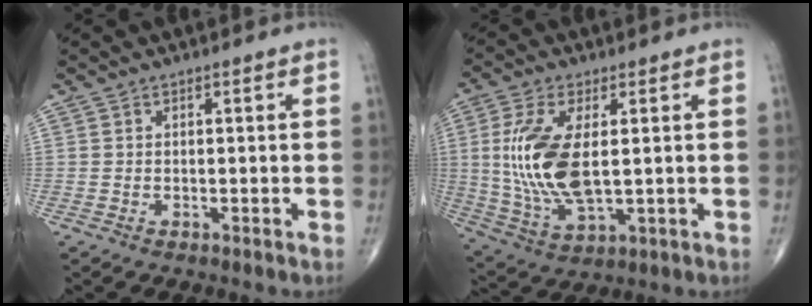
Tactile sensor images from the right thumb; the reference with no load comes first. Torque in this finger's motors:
{"motor_torque": [-0.77, 1.54, 1.40, 0.52, 0.57]}